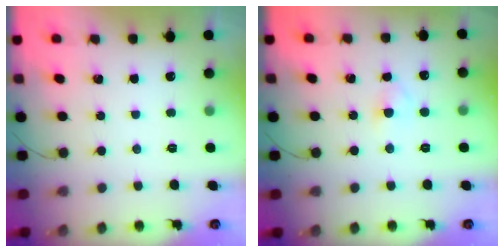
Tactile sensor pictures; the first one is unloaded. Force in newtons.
{"total": 2.8, "press": 2.6, "slide": 1.1}